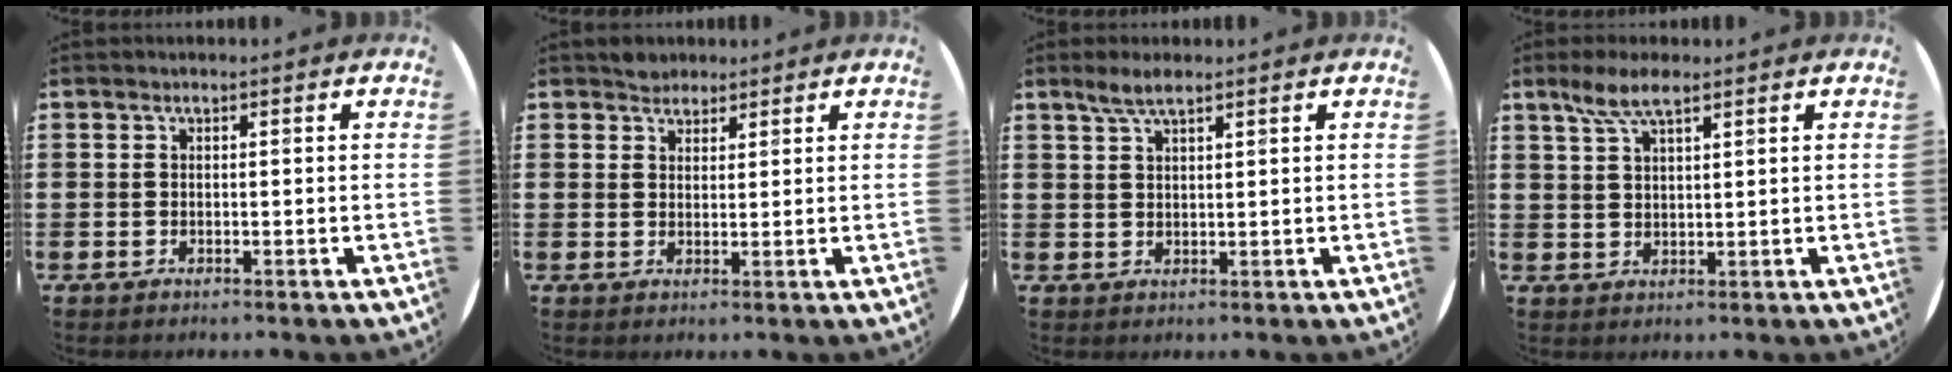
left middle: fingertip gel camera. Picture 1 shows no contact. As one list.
[{"total": 2.2, "force": [2.1, 0.9, -0.2], "torque": [0.007, 0.001, 0.040]}, {"total": 2.9, "force": [2.2, 0.6, 1.7], "torque": [-0.036, 0.005, 0.040]}, {"total": 4.9, "force": [3.3, 1.3, 3.4], "torque": [-0.073, 0.006, 0.059]}]